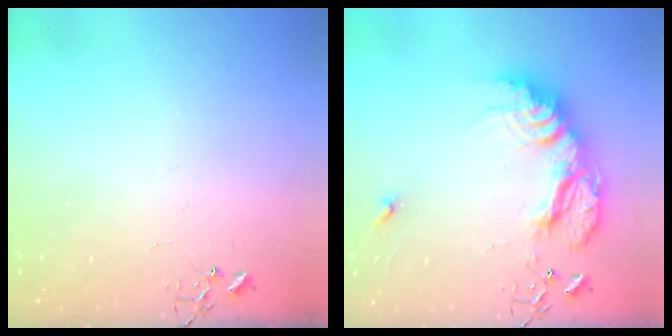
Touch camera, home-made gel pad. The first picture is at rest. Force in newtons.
{"total": 21.7, "press": 21.6, "slide": 1.9}